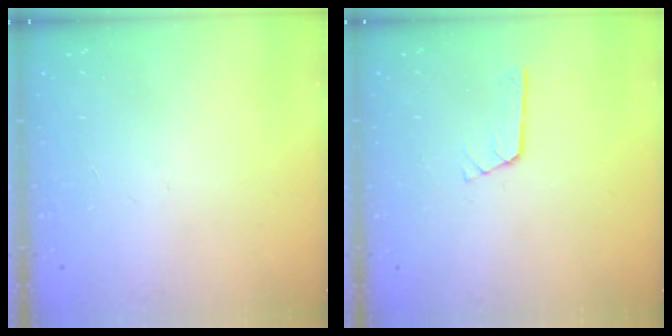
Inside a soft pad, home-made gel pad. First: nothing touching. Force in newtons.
{"total": 2.3, "press": 2.3, "slide": 0.3}